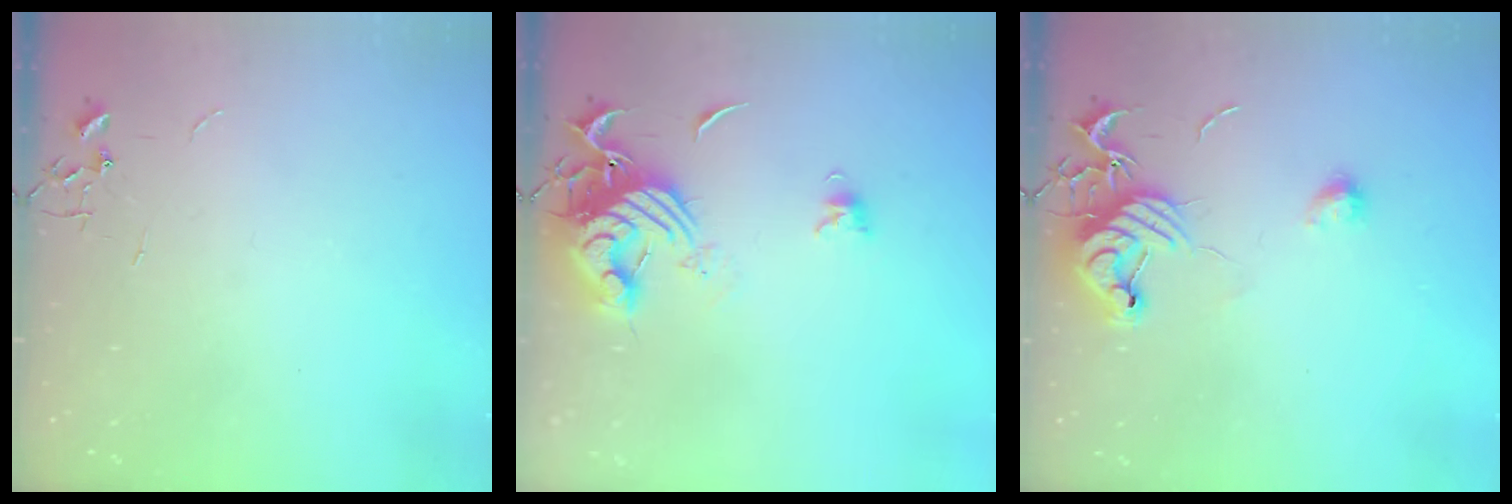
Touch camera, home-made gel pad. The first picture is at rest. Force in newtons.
{"total": 13.0, "press": 12.9, "slide": 1.6}
{"total": 12.1, "press": 12.1, "slide": 0.4}